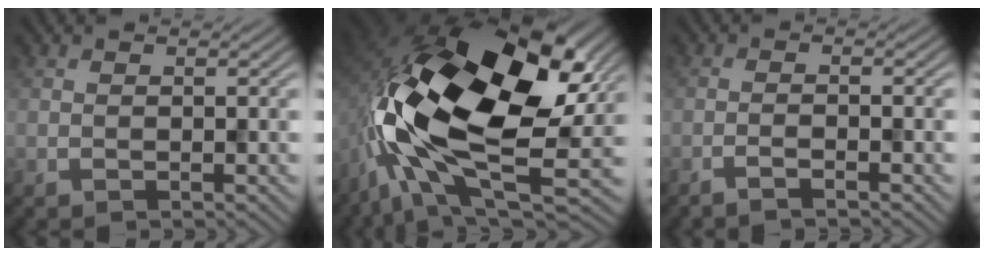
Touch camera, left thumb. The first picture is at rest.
{"total": 19.8, "force": [-1.3, 11.5, 16.1], "torque": [-0.327, -0.033, -0.012]}
{"total": 1.8, "force": [-1.3, 0.1, 1.2], "torque": [-0.016, 0.006, -0.036]}